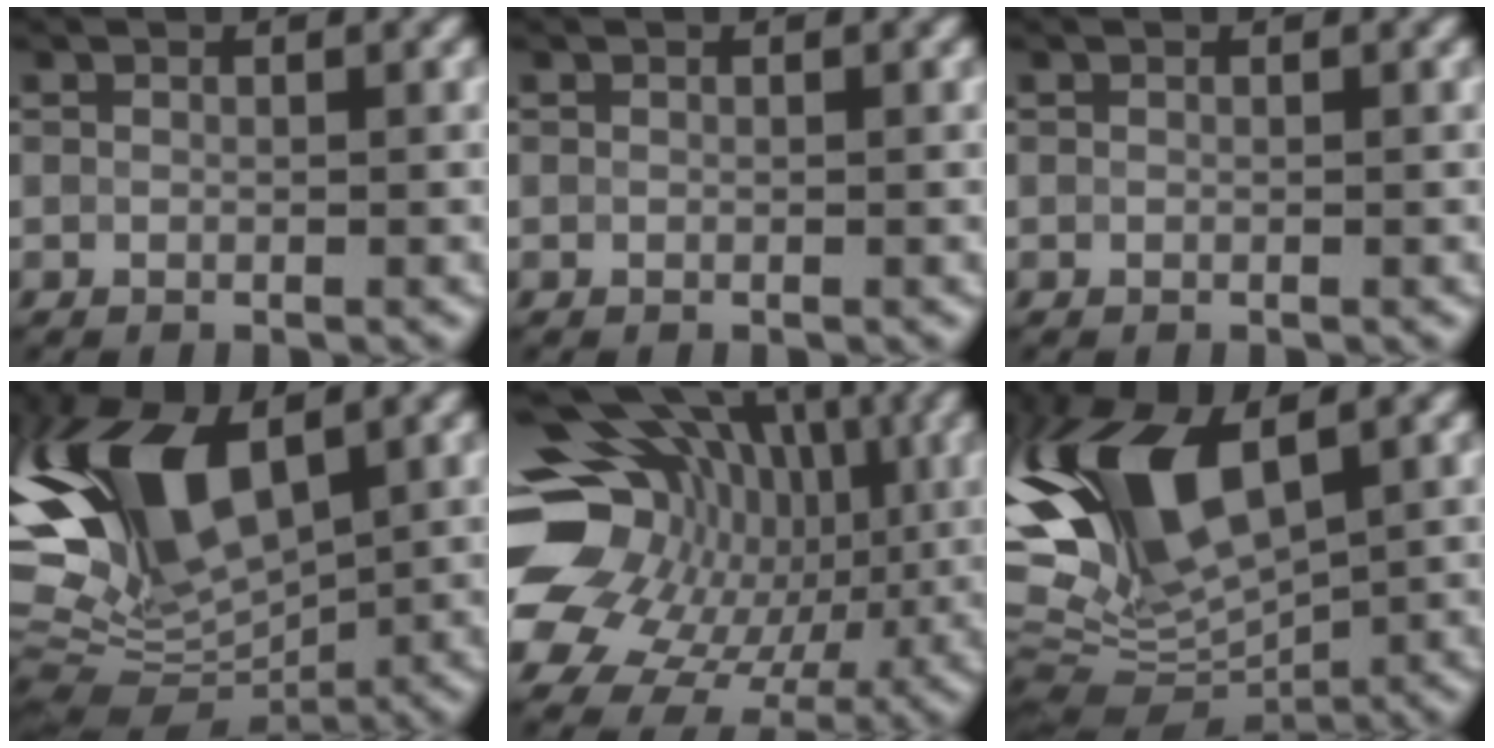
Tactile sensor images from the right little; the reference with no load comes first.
{"total": 0.0}
{"total": 0.0}
{"total": 11.8, "force": [3.1, 5.5, 10.0], "torque": [-0.211, 0.014, 0.049]}
{"total": 17.6, "force": [0.4, 14.6, 9.9], "torque": [-0.181, 0.021, 0.007]}
{"total": 10.5, "force": [2.4, 4.7, 9.1], "torque": [-0.198, 0.008, 0.040]}